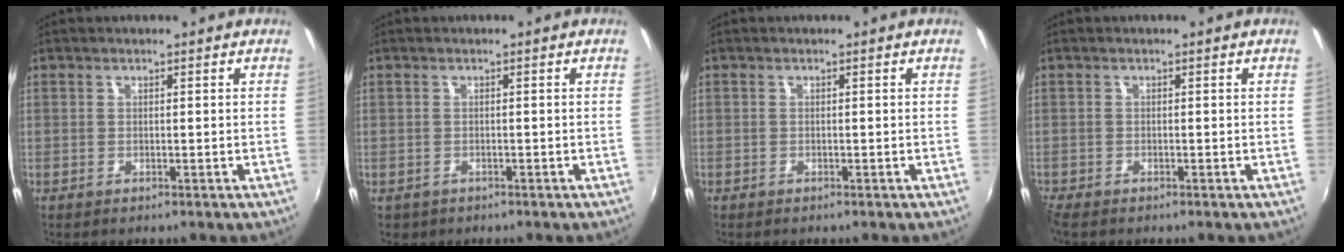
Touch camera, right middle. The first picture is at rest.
{"total": 1.8, "force": [-0.8, 1.5, 0.6], "torque": [-0.015, -0.004, -0.011]}
{"total": 0.7, "force": [-0.5, 0.4, 0.0], "torque": [-0.002, 0.000, -0.010]}
{"total": 2.0, "force": [-1.8, 0.5, 0.7], "torque": [-0.019, -0.012, -0.037]}